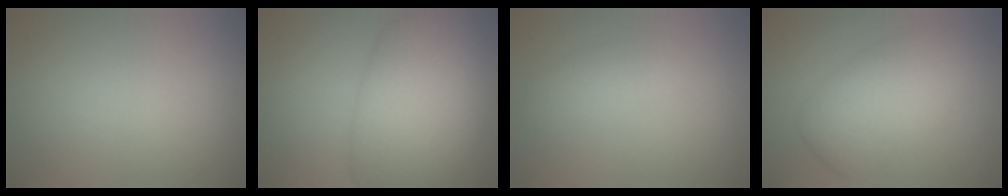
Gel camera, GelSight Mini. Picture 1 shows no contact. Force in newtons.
{"total": 9.9, "press": 9.9, "slide": 0.5}
{"total": 2.0, "press": 2.0, "slide": 0.1}
{"total": 5.6, "press": 5.6, "slide": 0.3}